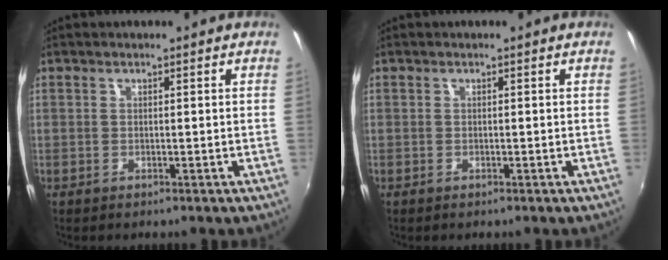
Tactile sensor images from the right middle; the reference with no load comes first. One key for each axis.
{"total": 0.0}